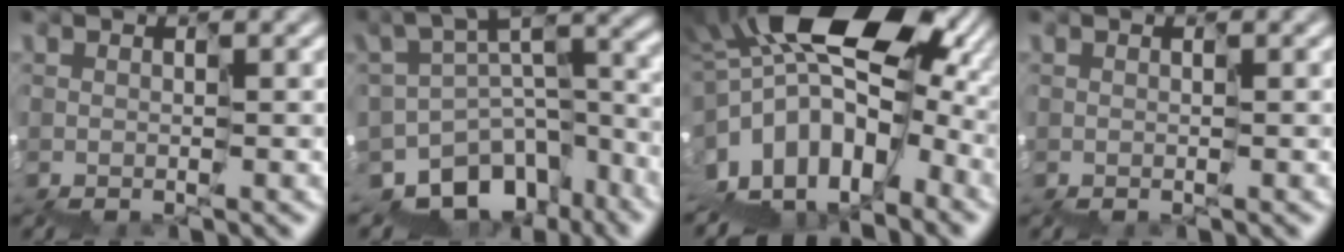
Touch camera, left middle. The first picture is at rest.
{"total": 9.2, "force": [-7.9, 4.6, 1.4], "torque": [-0.016, 0.016, -0.112]}
{"total": 15.8, "force": [-0.8, 10.2, 12.1], "torque": [-0.180, 0.002, -0.003]}
{"total": 0.0}